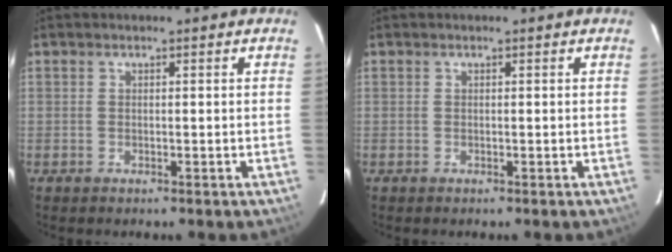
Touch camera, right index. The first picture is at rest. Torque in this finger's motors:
{"motor_torque": [0.00, 0.00, 0.02, 0.00]}